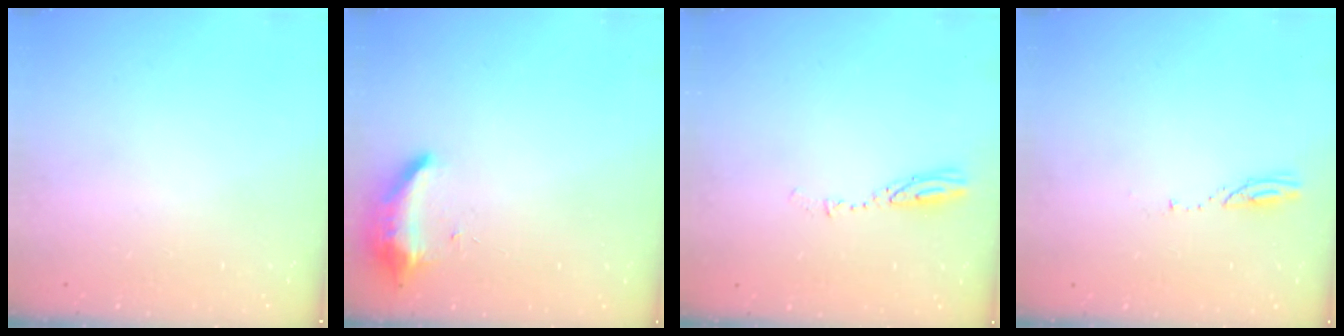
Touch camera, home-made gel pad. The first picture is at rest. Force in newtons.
{"total": 9.1, "press": 8.8, "slide": 2.4}
{"total": 3.8, "press": 3.8, "slide": 0.2}
{"total": 3.2, "press": 3.2, "slide": 0.3}